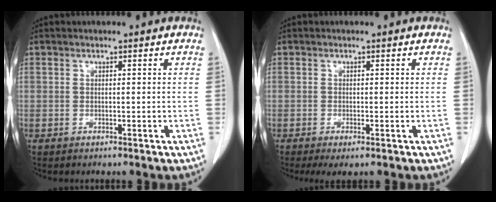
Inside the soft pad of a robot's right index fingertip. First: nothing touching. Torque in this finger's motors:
{"motor_torque": [0.15, -0.12, 0.09, 0.03]}